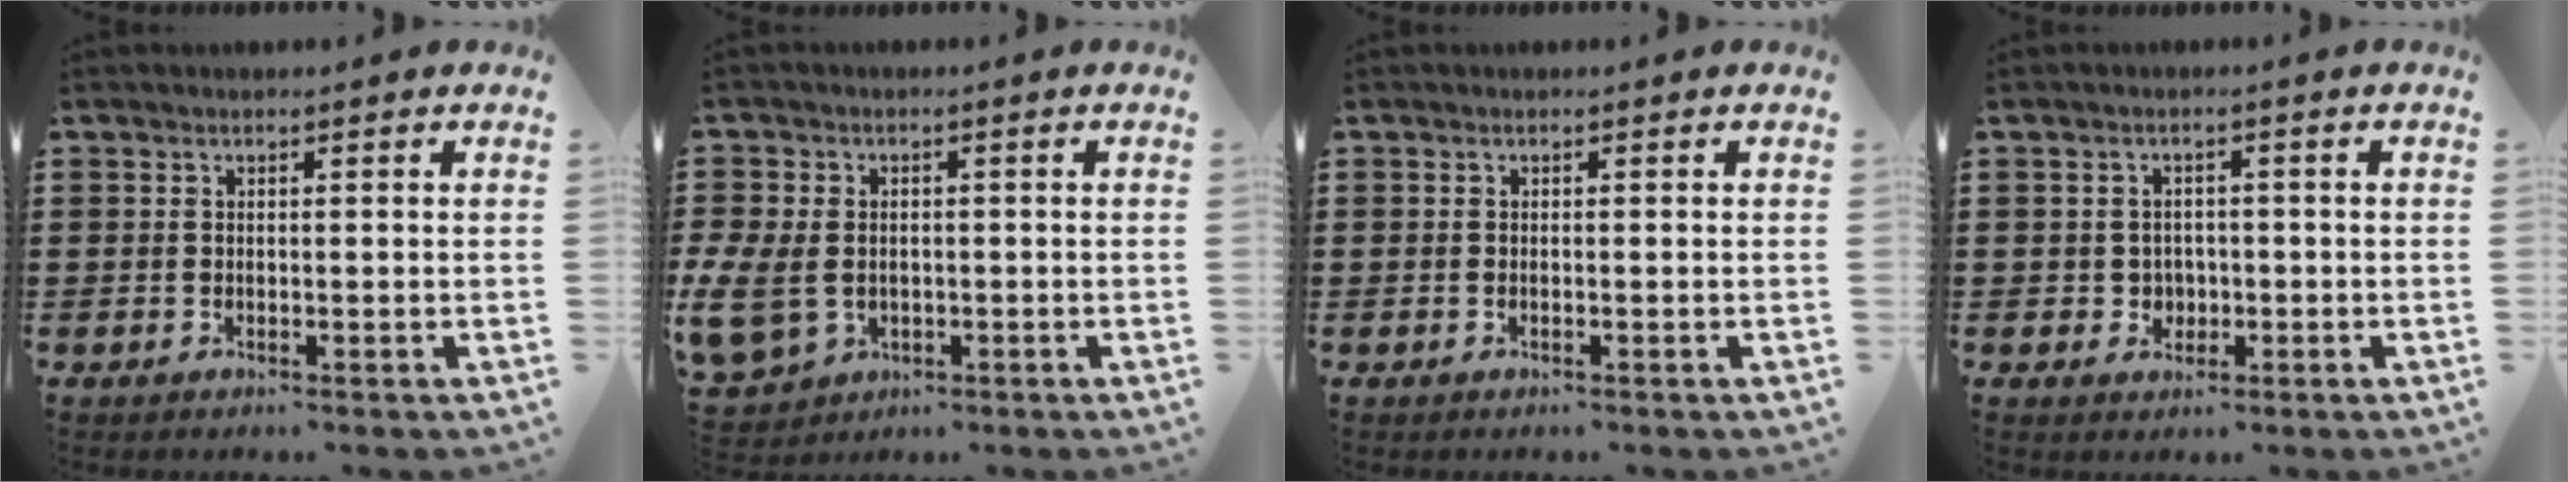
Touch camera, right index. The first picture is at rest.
{"total": 6.1, "force": [-1.0, 4.8, 3.7], "torque": [-0.113, -0.002, -0.022]}
{"total": 0.0}
{"total": 2.3, "force": [-0.4, 2.2, 0.4], "torque": [-0.016, 0.008, -0.013]}